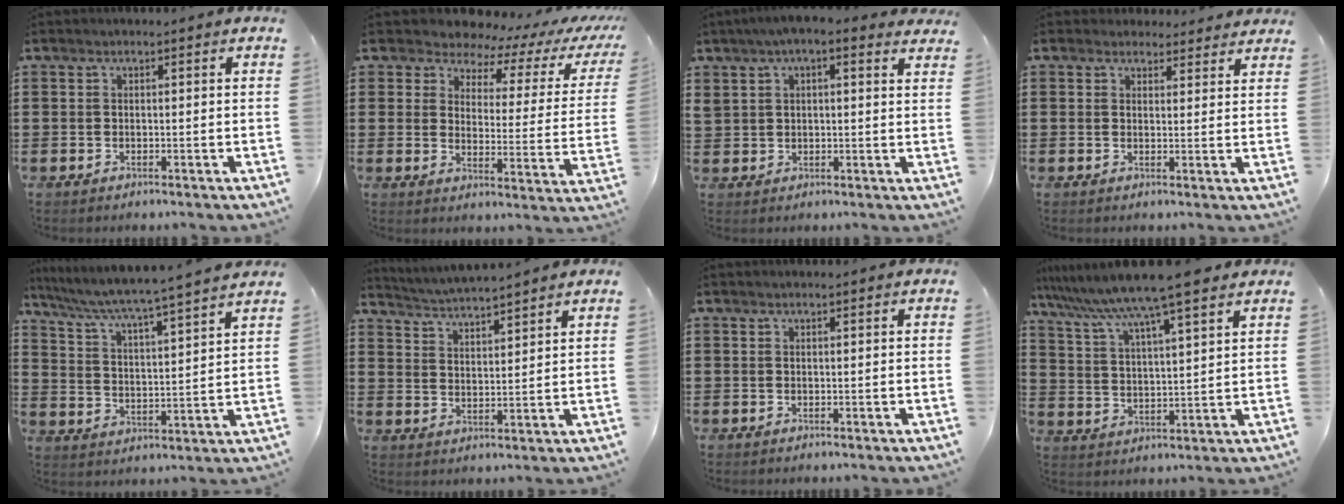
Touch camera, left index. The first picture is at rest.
{"total": 4.8, "force": [4.3, 1.9, 1.0], "torque": [-0.044, -0.033, 0.069]}
{"total": 3.9, "force": [2.8, 1.7, 2.2], "torque": [-0.051, 0.001, 0.048]}
{"total": 2.7, "force": [2.5, 1.1, 0.1], "torque": [-0.002, -0.005, 0.046]}
{"total": 4.4, "force": [3.9, -1.0, 1.9], "torque": [-0.057, -0.040, 0.054]}
{"total": 3.6, "force": [3.5, -0.7, 0.3], "torque": [-0.022, -0.024, 0.059]}
{"total": 0.0}
{"total": 8.8, "force": [7.4, -1.0, 4.6], "torque": [-0.115, -0.041, 0.121]}